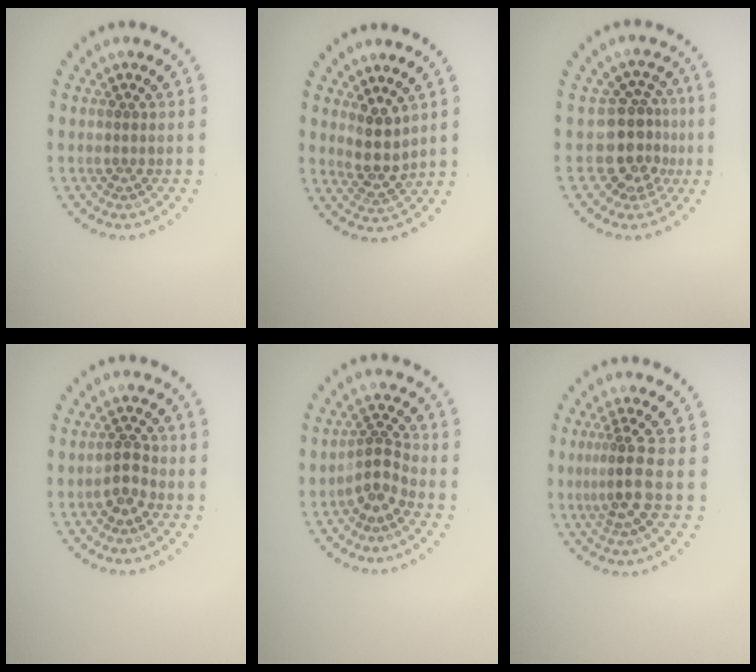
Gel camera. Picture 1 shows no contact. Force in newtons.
{"total": 2.8, "press": 2.4, "slide": 1.5}
{"total": 4.1, "press": 3.5, "slide": 2.2}
{"total": 2.1, "press": 2.0, "slide": 0.7}
{"total": 2.5, "press": 1.8, "slide": 1.8}
{"total": 3.0, "press": 2.1, "slide": 2.1}